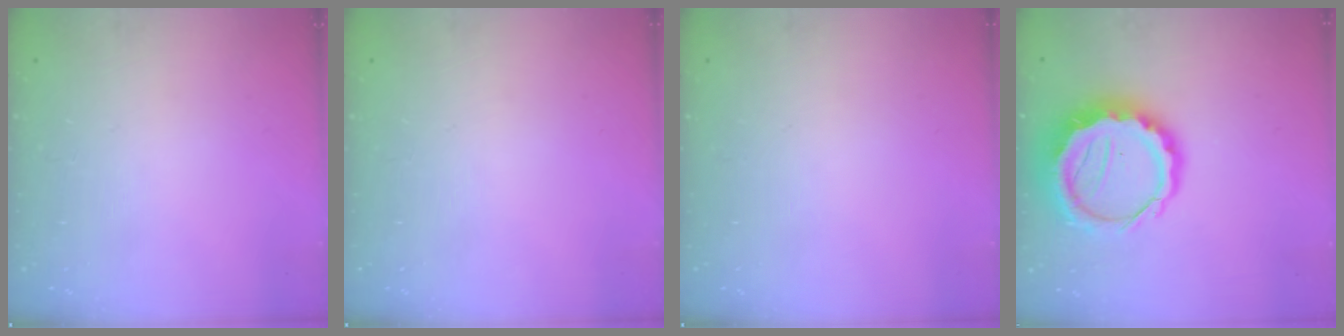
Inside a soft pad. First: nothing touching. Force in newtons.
{"total": 0.0}
{"total": 0.0}
{"total": 11.4, "press": 11.1, "slide": 2.7}